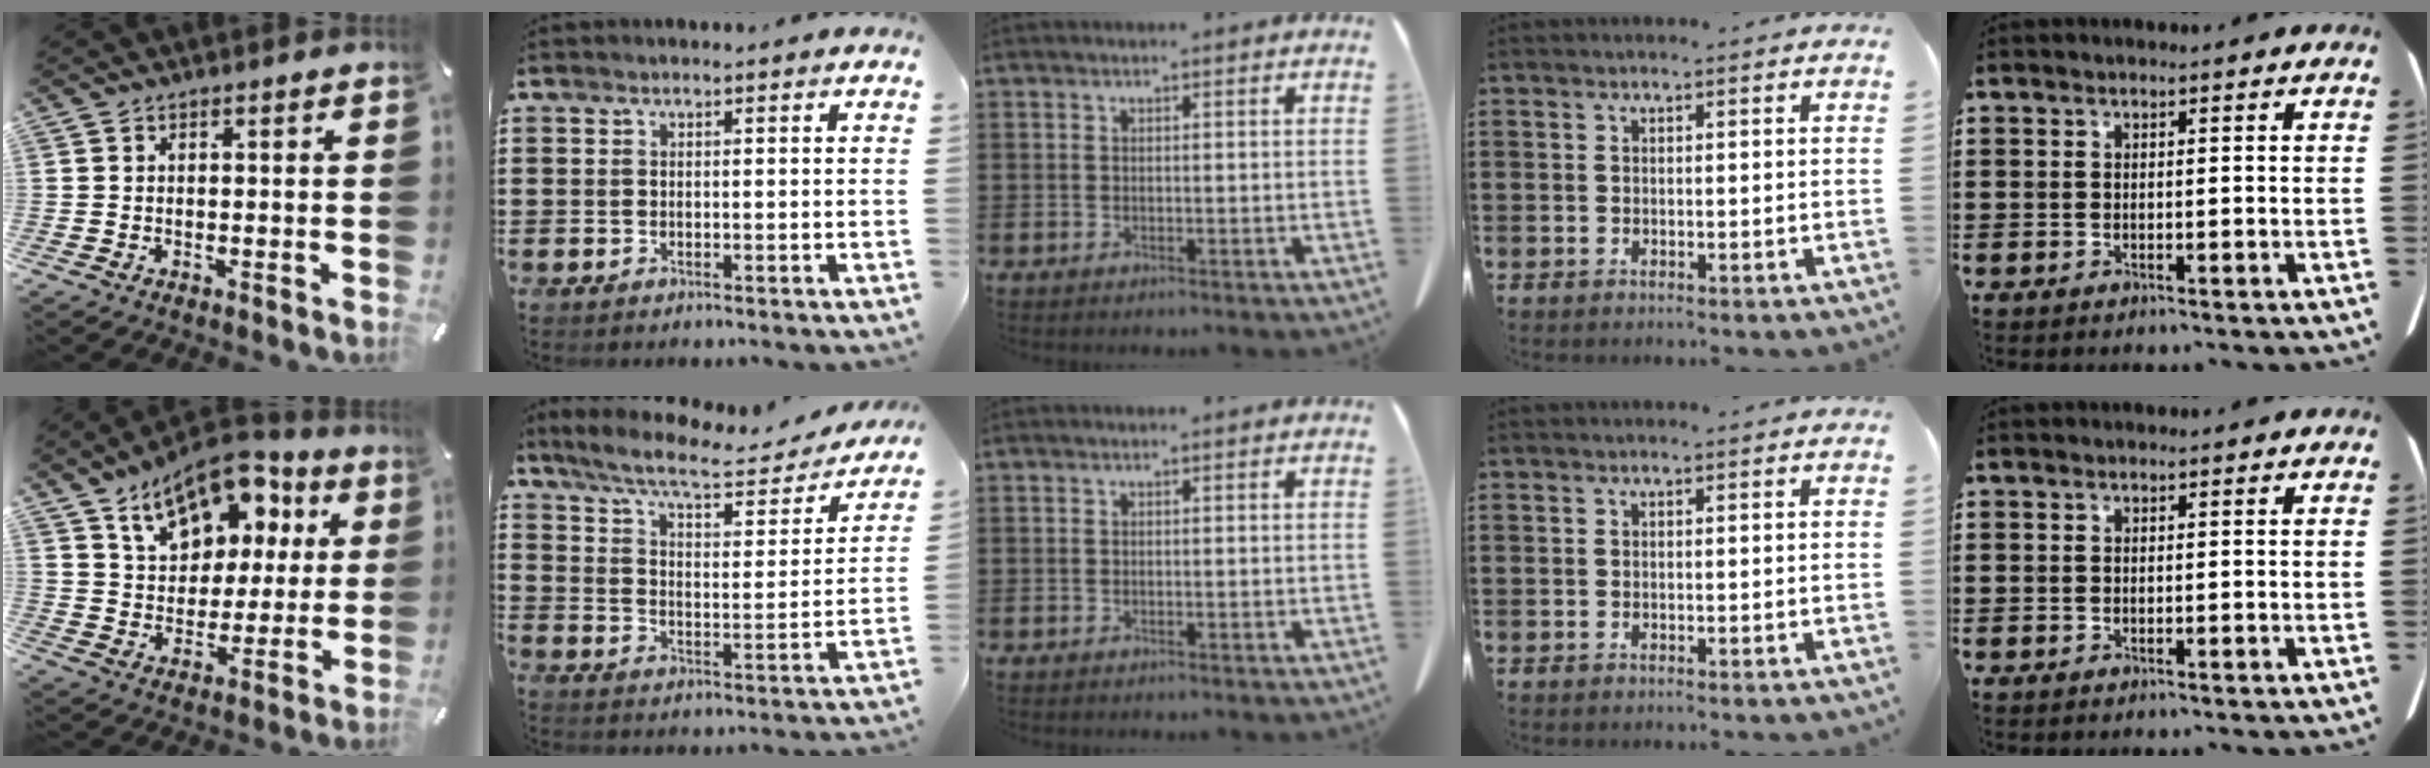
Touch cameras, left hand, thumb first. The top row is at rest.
{"thumb": {"total": 14.8, "force": [9.2, 9.5, 6.8], "torque": [-0.112, -0.051, 0.165]}, "index": {"total": 8.3, "force": [6.9, 1.2, 4.5], "torque": [-0.115, -0.031, 0.116]}}